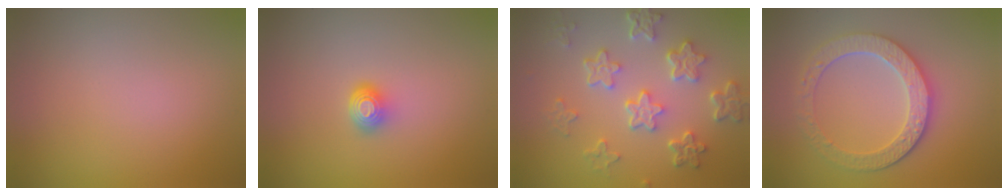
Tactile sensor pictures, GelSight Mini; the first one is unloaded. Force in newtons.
{"total": 1.7, "press": 1.3, "slide": 1.1}
{"total": 5.7, "press": 4.4, "slide": 3.7}
{"total": 4.5, "press": 4.0, "slide": 2.1}